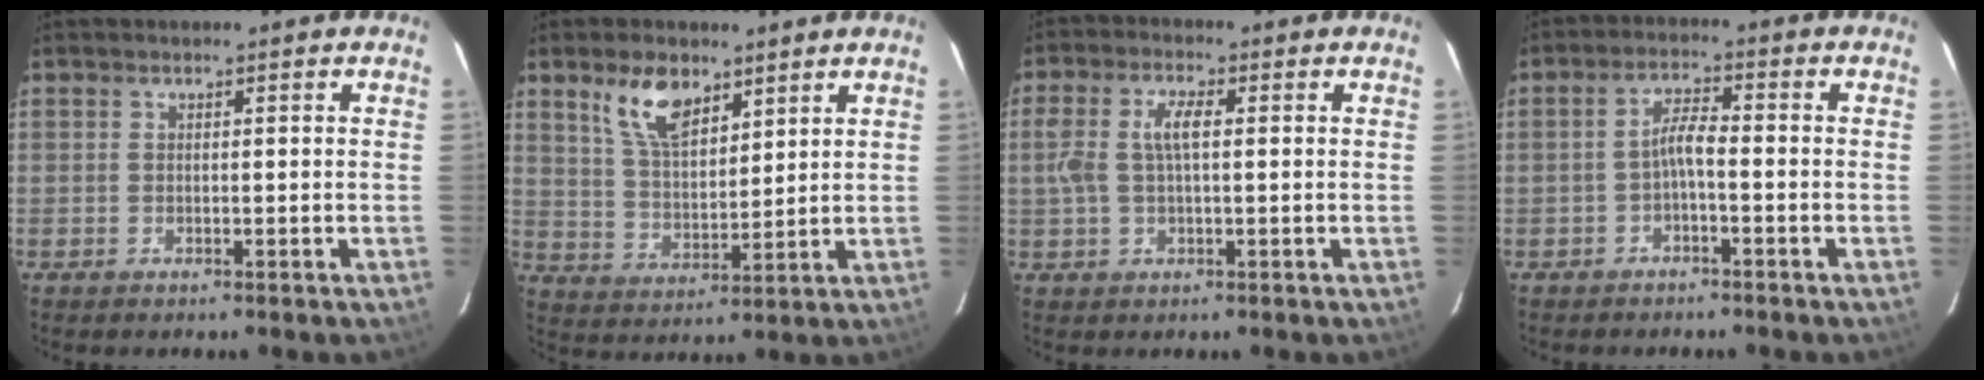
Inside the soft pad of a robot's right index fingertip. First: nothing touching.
{"total": 9.5, "force": [5.9, 4.6, 5.9], "torque": [-0.107, 0.010, 0.119]}
{"total": 6.0, "force": [0.6, 2.4, 5.5], "torque": [-0.113, 0.010, 0.013]}
{"total": 3.2, "force": [-1.5, 0.5, 2.7], "torque": [-0.058, 0.010, -0.029]}